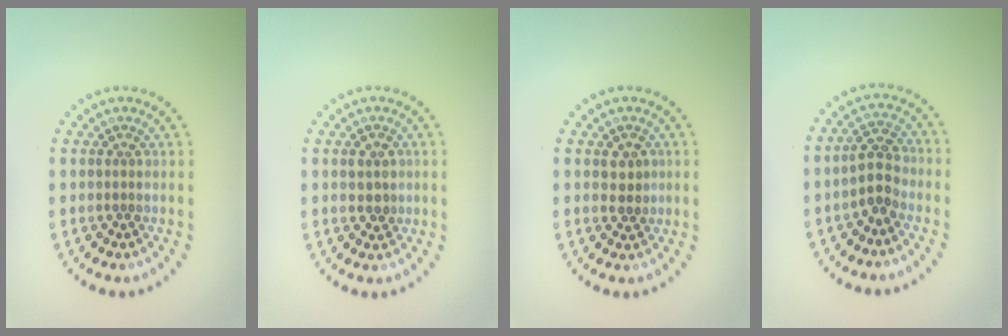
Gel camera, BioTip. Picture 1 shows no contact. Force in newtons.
{"total": 1.6, "press": 1.6, "slide": 0.2}
{"total": 1.9, "press": 1.8, "slide": 0.5}
{"total": 2.7, "press": 2.5, "slide": 1.0}